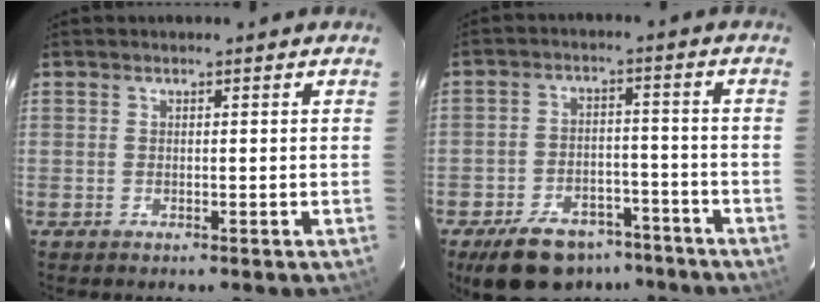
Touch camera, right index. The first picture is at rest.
{"total": 12.2, "force": [-9.2, 6.3, 4.8], "torque": [-0.077, 0.012, -0.141]}